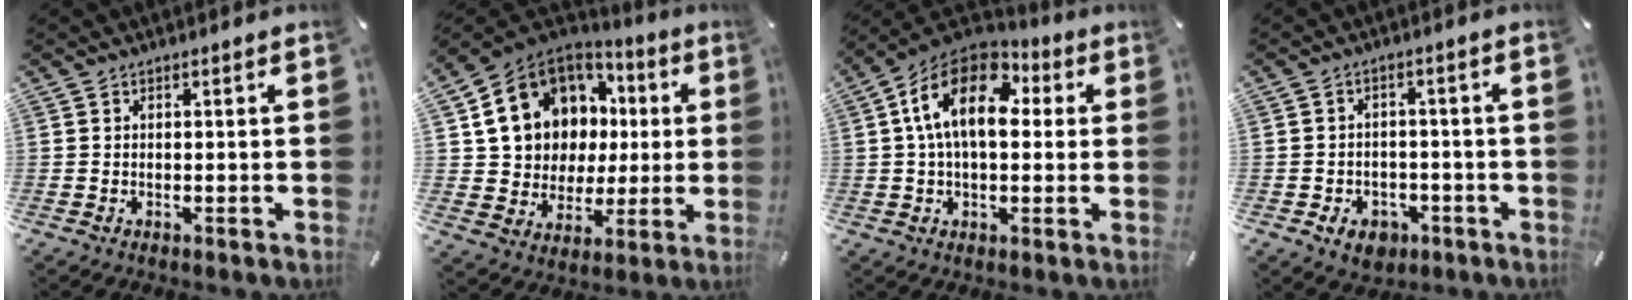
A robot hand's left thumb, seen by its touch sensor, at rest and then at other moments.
{"total": 16.2, "force": [5.4, 13.9, 6.5], "torque": [-0.127, -0.030, 0.123]}
{"total": 15.5, "force": [3.7, 9.5, 11.7], "torque": [-0.227, 0.001, 0.061]}
{"total": 6.1, "force": [-2.8, 4.7, 2.8], "torque": [-0.045, 0.013, -0.049]}